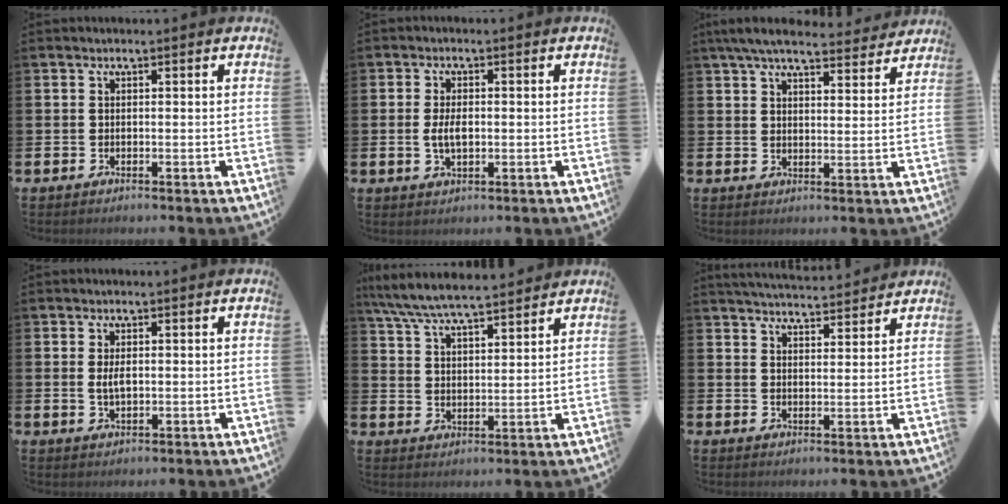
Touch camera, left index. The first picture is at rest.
{"total": 3.3, "force": [-0.1, 1.7, 2.8], "torque": [-0.040, 0.000, -0.006]}
{"total": 6.6, "force": [6.1, 1.2, 2.1], "torque": [-0.060, -0.026, 0.111]}
{"total": 2.3, "force": [0.3, 1.1, 2.0], "torque": [-0.027, -0.001, 0.000]}
{"total": 7.2, "force": [6.9, 0.8, 2.1], "torque": [-0.071, -0.031, 0.125]}
{"total": 4.7, "force": [4.7, 0.3, 0.2], "torque": [-0.011, -0.029, 0.083]}